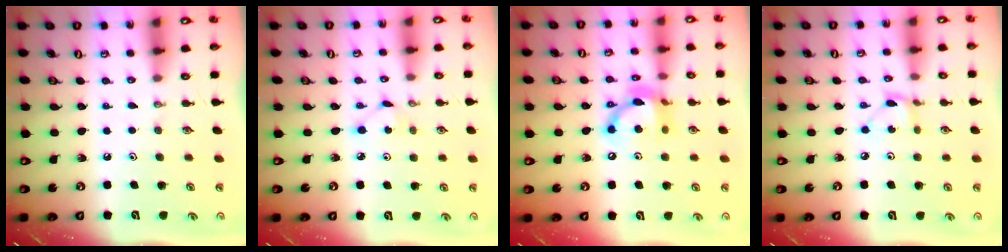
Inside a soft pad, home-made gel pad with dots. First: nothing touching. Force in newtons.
{"total": 3.4, "press": 3.3, "slide": 0.4}
{"total": 13.0, "press": 13.0, "slide": 1.0}
{"total": 2.7, "press": 2.7, "slide": 0.2}